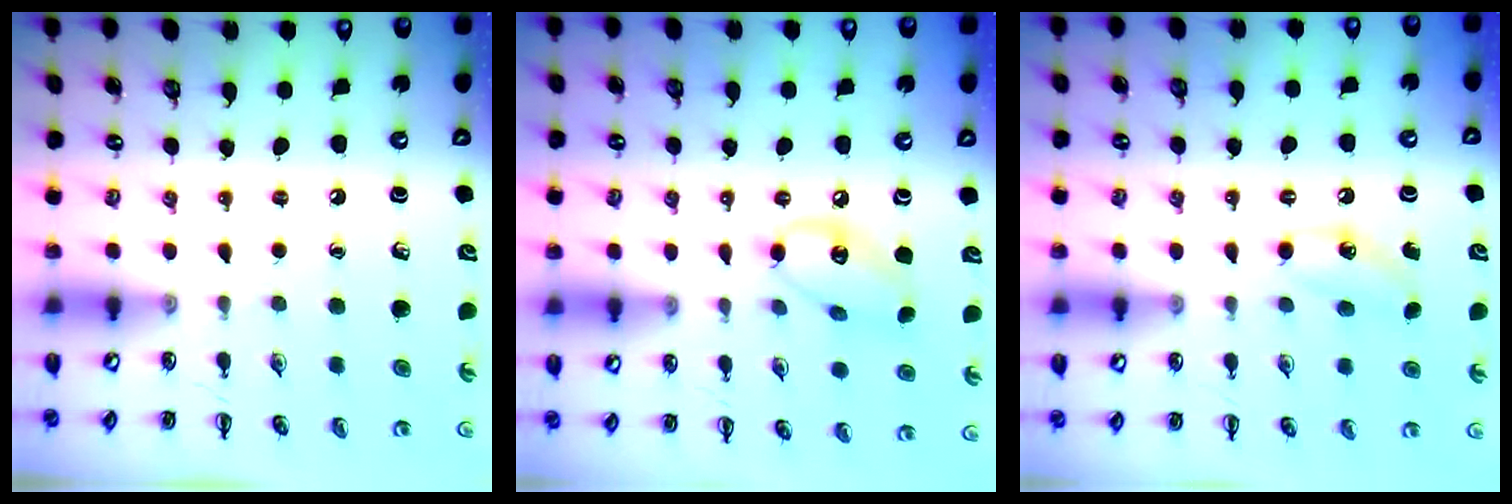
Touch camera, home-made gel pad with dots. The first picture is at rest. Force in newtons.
{"total": 8.9, "press": 8.7, "slide": 1.6}
{"total": 6.2, "press": 6.0, "slide": 1.5}